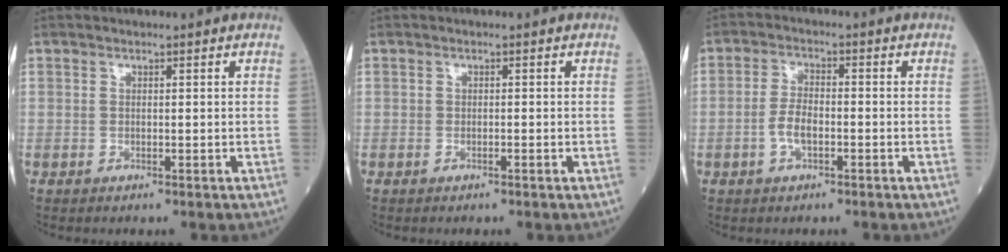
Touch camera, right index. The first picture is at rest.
{"total": 0.0}
{"total": 4.0, "force": [-1.4, 1.8, 3.3], "torque": [-0.073, 0.005, -0.029]}